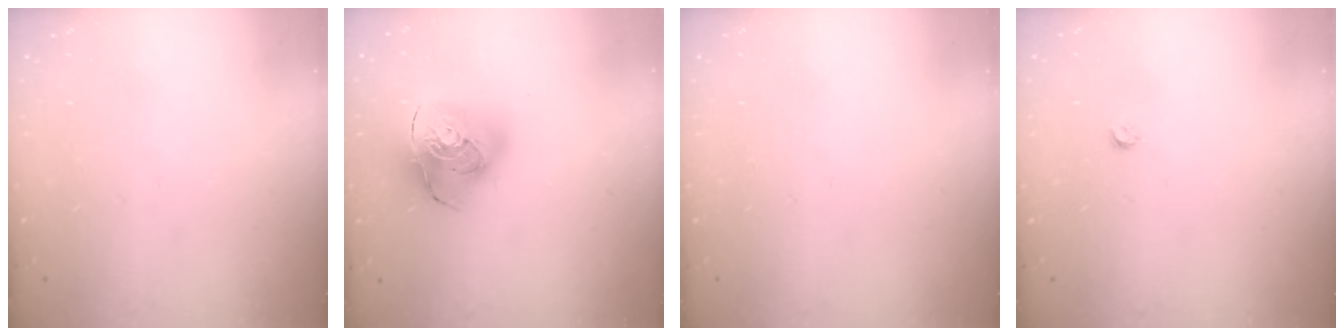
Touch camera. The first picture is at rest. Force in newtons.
{"total": 20.4, "press": 20.2, "slide": 2.5}
{"total": 0.0}
{"total": 2.9, "press": 2.8, "slide": 0.5}